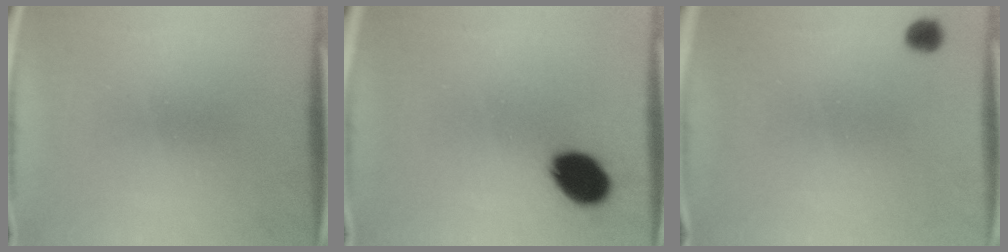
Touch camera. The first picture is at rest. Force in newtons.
{"total": 9.8}
{"total": 2.3}